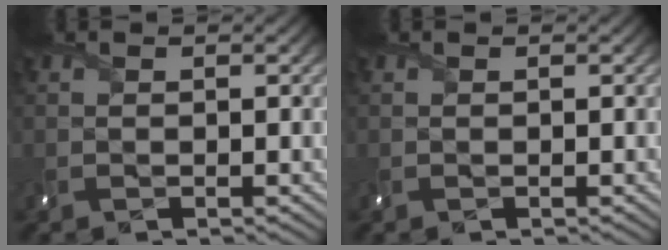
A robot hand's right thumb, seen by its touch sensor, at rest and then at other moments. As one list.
[{"total": 0.0}]